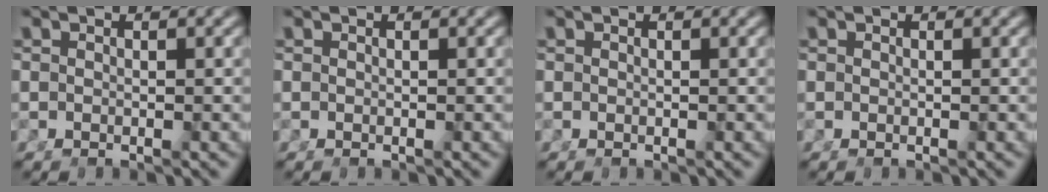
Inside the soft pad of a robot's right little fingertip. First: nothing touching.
{"total": 0.0}
{"total": 0.0}
{"total": 0.0}